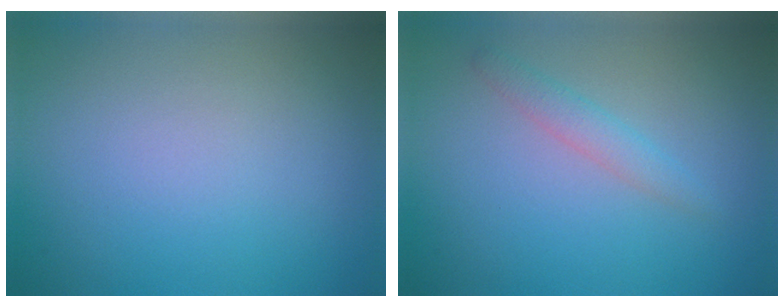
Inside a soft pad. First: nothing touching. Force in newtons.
{"total": 1.6, "press": 1.6, "slide": 0.0}